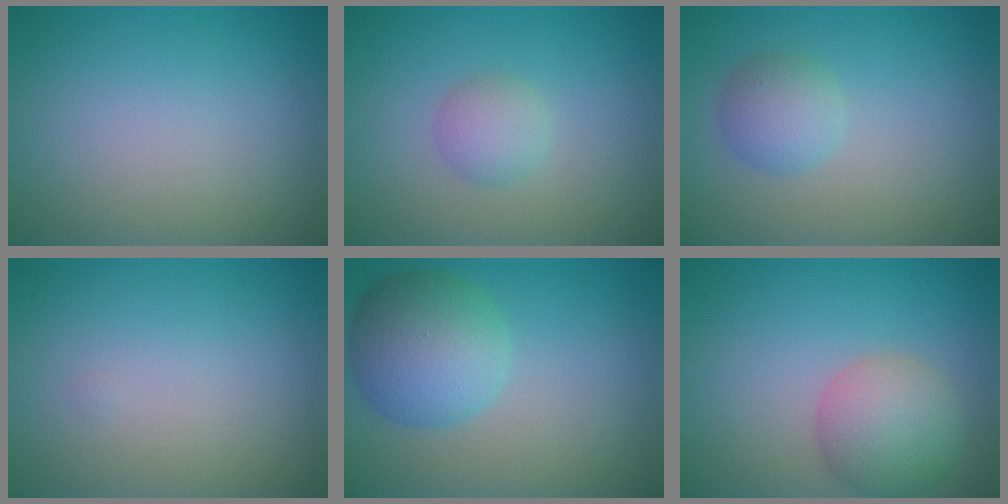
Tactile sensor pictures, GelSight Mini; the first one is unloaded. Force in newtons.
{"total": 1.9, "press": 1.9, "slide": 0.1}
{"total": 2.5, "press": 2.5, "slide": 0.1}
{"total": 0.0}
{"total": 6.1, "press": 6.1, "slide": 0.1}
{"total": 4.6, "press": 4.6, "slide": 0.2}